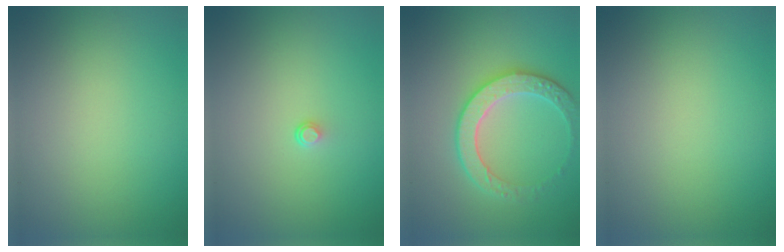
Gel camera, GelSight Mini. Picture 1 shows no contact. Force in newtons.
{"total": 0.5, "press": 0.3, "slide": 0.5}
{"total": 3.7, "press": 3.7, "slide": 0.7}
{"total": 0.0}